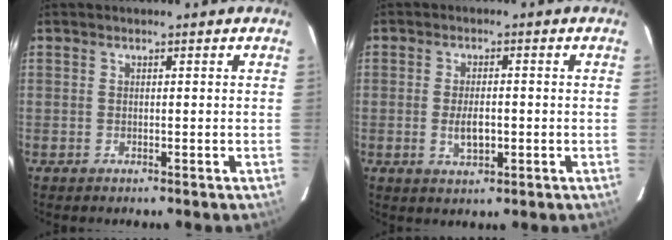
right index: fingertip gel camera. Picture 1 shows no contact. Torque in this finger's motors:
{"motor_torque": [0.13, 0.01, 0.06, 0.03]}